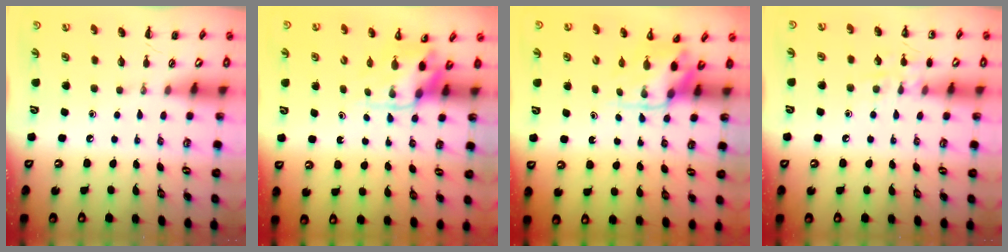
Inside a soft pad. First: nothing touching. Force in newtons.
{"total": 4.0, "press": 3.9, "slide": 0.7}
{"total": 3.8, "press": 3.7, "slide": 0.7}
{"total": 7.3, "press": 7.2, "slide": 1.6}